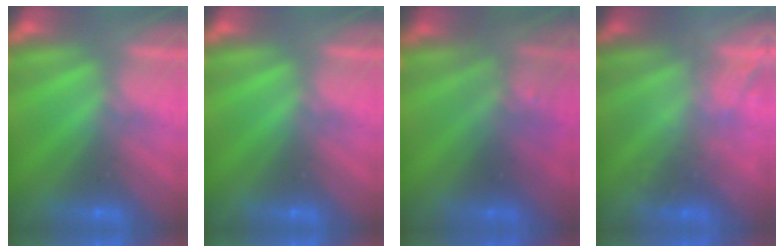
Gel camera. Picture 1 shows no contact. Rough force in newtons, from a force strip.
{"total": 0.0}
{"total": 2.8}
{"total": 2.3}